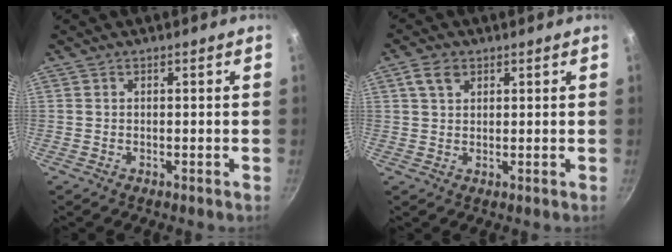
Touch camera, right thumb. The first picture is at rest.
{"total": 3.9, "force": [1.8, 2.6, 2.3], "torque": [-0.035, 0.001, 0.033]}